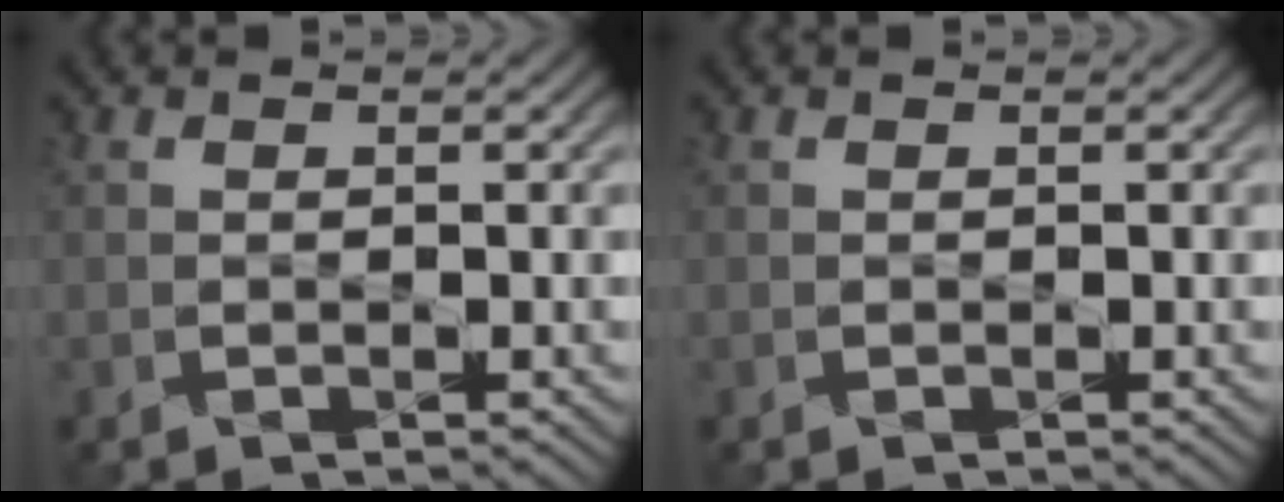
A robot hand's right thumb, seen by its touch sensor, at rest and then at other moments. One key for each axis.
{"total": 0.0}